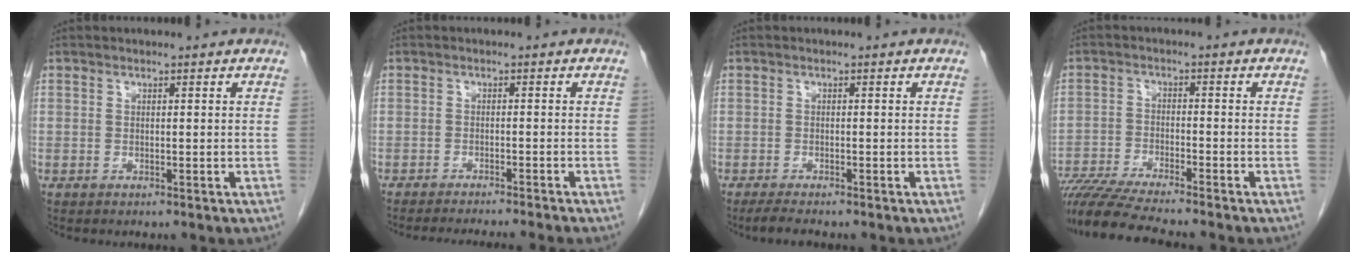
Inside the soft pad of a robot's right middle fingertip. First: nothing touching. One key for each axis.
{"total": 9.7, "fx": -8.8, "fy": -0.7, "fz": 4.1, "tx": -0.034, "ty": -0.020, "tz": -0.120}
{"total": 2.5, "fx": -2.1, "fy": 0.2, "fz": 1.3, "tx": -0.030, "ty": -0.008, "tz": -0.035}
{"total": 10.8, "fx": -9.5, "fy": -0.6, "fz": 4.9, "tx": -0.080, "ty": -0.025, "tz": -0.162}